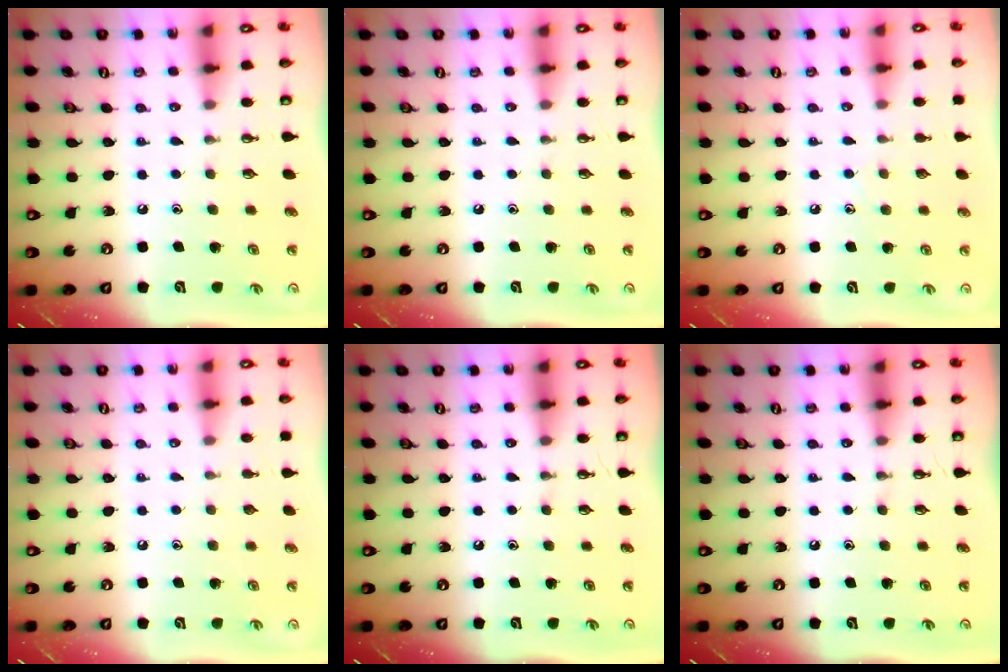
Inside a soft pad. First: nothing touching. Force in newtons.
{"total": 0.0}
{"total": 5.5, "press": 5.5, "slide": 0.6}
{"total": 0.0}
{"total": 0.0}
{"total": 0.0}